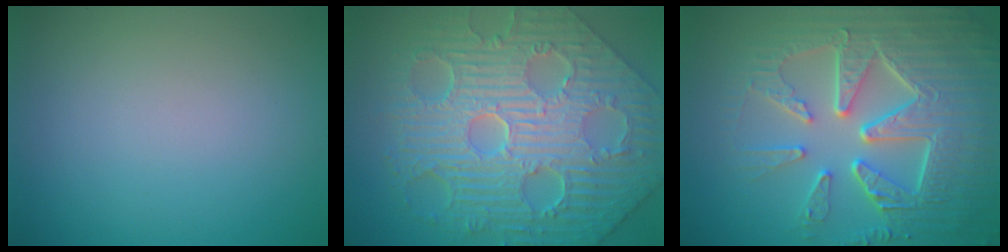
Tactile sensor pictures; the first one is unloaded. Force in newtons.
{"total": 11.9, "press": 8.0, "slide": 8.8}
{"total": 9.4, "press": 6.7, "slide": 6.5}